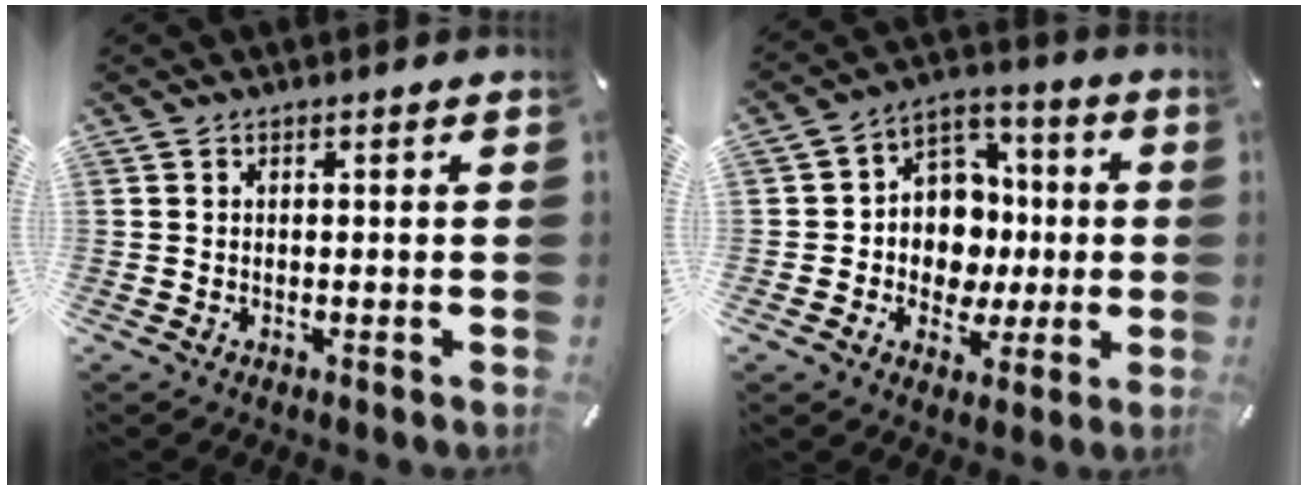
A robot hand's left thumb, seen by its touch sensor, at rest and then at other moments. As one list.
[{"total": 12.1, "force": [-1.3, 11.4, 4.0], "torque": [-0.051, 0.007, -0.011]}]